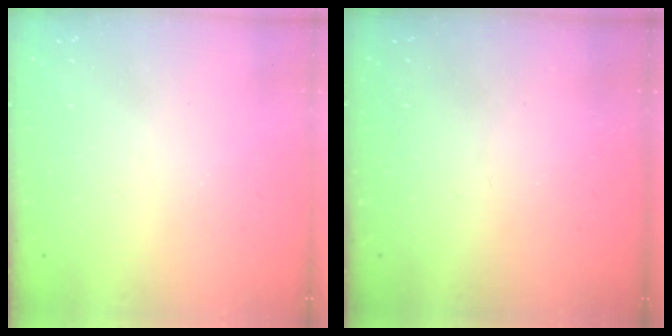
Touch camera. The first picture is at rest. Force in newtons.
{"total": 0.0}